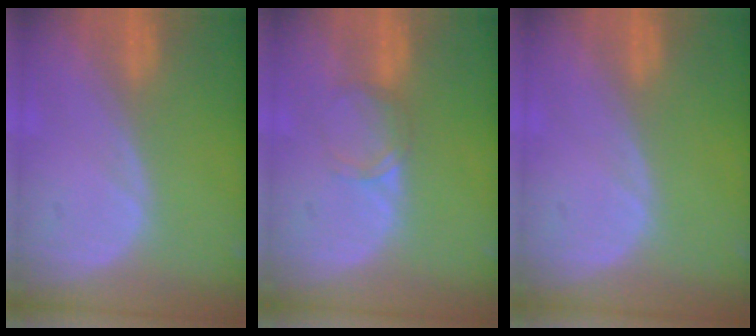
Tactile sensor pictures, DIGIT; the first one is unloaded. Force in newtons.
{"total": 2.2, "press": 2.2, "slide": 0.2}
{"total": 0.0}